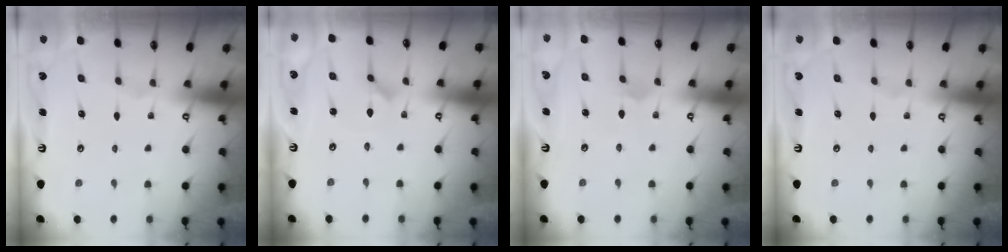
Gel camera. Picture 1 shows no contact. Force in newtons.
{"total": 1.2, "press": 1.2, "slide": 0.2}
{"total": 3.6, "press": 3.5, "slide": 0.2}
{"total": 0.0}